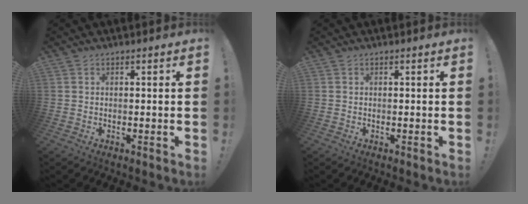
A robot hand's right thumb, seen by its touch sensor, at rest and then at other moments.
{"total": 0.0}